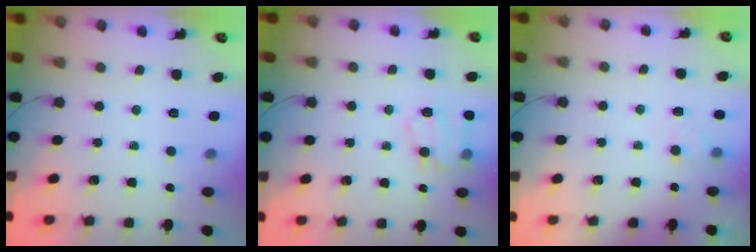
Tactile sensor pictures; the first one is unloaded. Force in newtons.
{"total": 12.9, "press": 12.9, "slide": 1.0}
{"total": 5.6, "press": 5.5, "slide": 1.3}